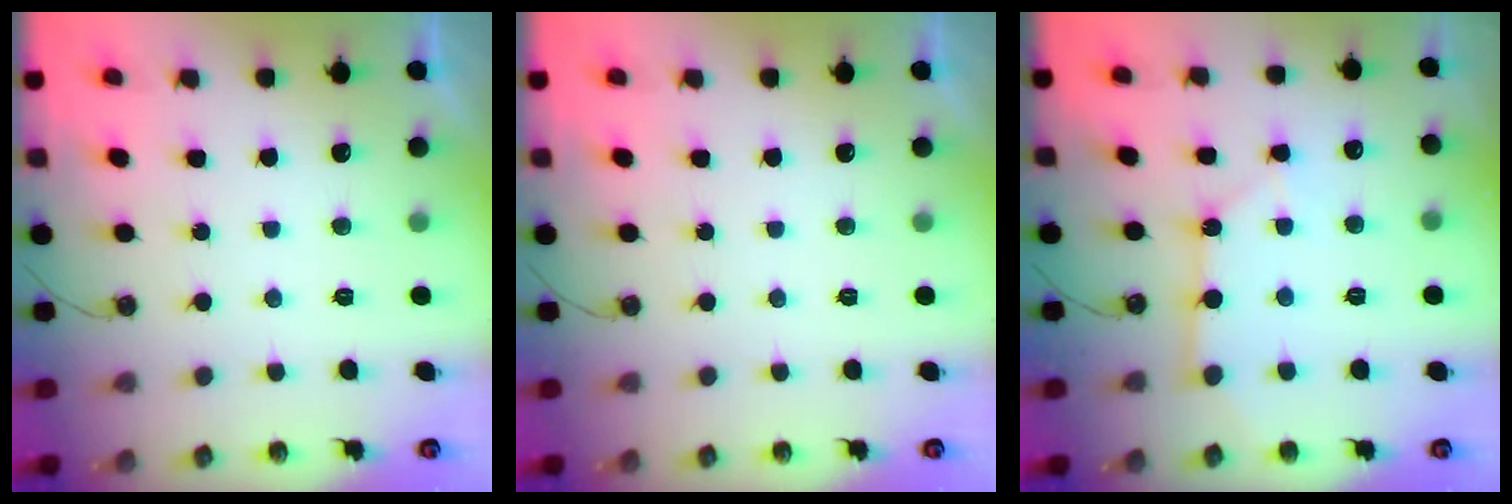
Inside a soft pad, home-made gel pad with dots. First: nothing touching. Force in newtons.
{"total": 0.0}
{"total": 4.4, "press": 4.4, "slide": 0.3}